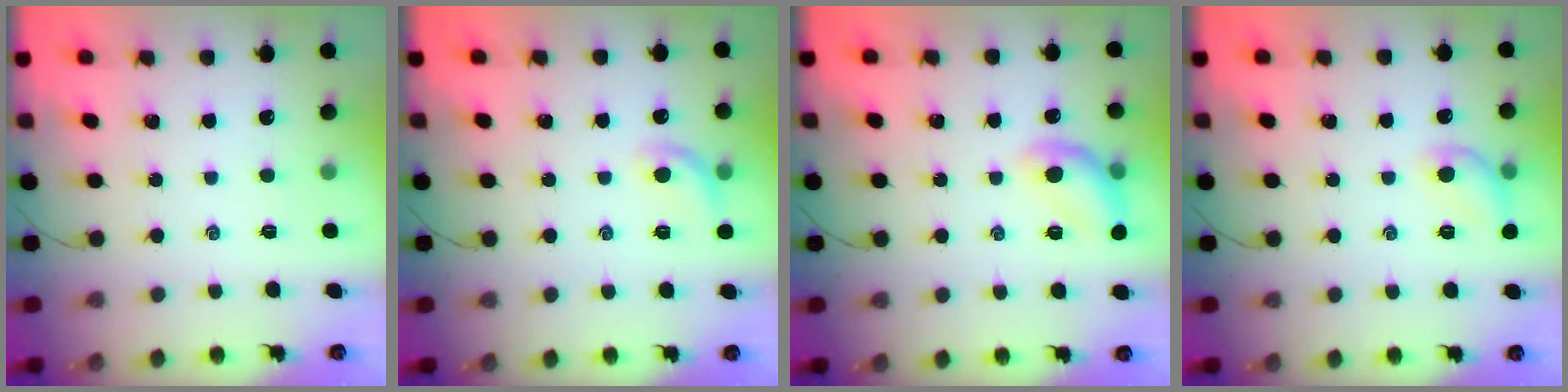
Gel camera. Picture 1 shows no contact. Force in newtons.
{"total": 7.9, "press": 7.8, "slide": 1.7}
{"total": 11.6, "press": 11.6, "slide": 0.6}
{"total": 8.2, "press": 8.2, "slide": 0.8}